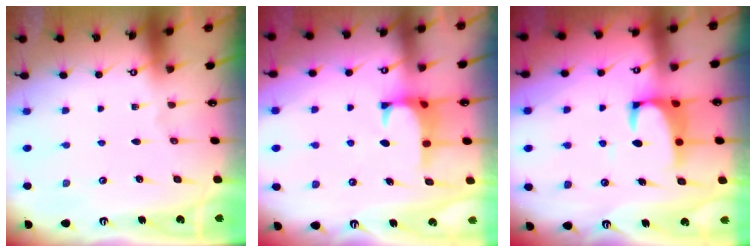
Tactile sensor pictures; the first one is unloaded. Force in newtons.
{"total": 1.2, "press": 1.1, "slide": 0.6}
{"total": 3.5, "press": 3.3, "slide": 1.0}